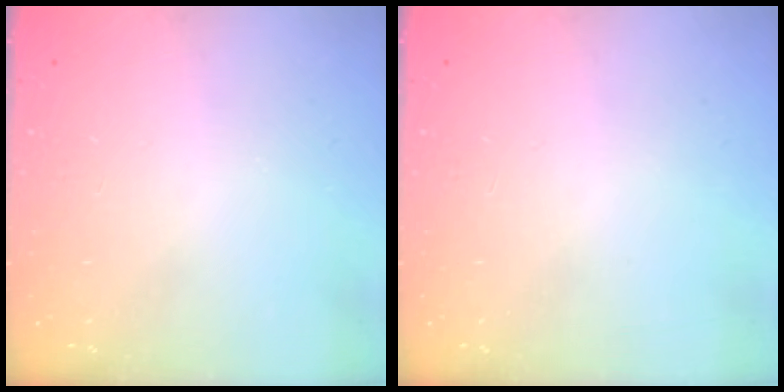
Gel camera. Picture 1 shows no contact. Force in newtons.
{"total": 0.0}